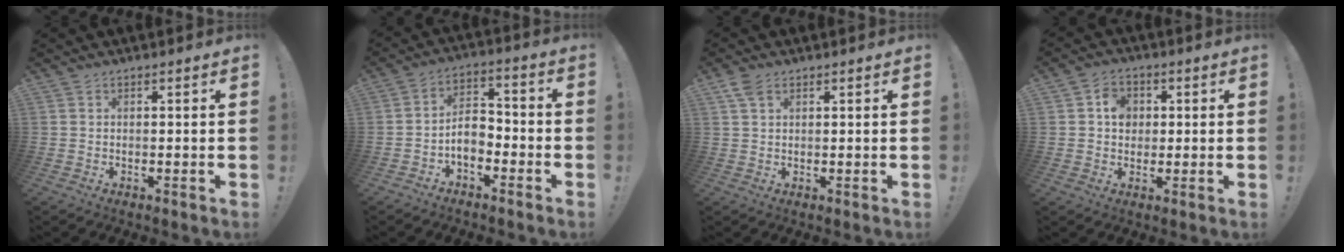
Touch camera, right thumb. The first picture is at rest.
{"total": 6.8, "force": [-3.2, 4.6, 3.8], "torque": [-0.068, 0.011, -0.058]}
{"total": 3.8, "force": [2.0, 2.1, 2.4], "torque": [-0.047, 0.000, 0.039]}
{"total": 5.6, "force": [1.0, 5.0, 2.3], "torque": [-0.023, 0.002, 0.014]}